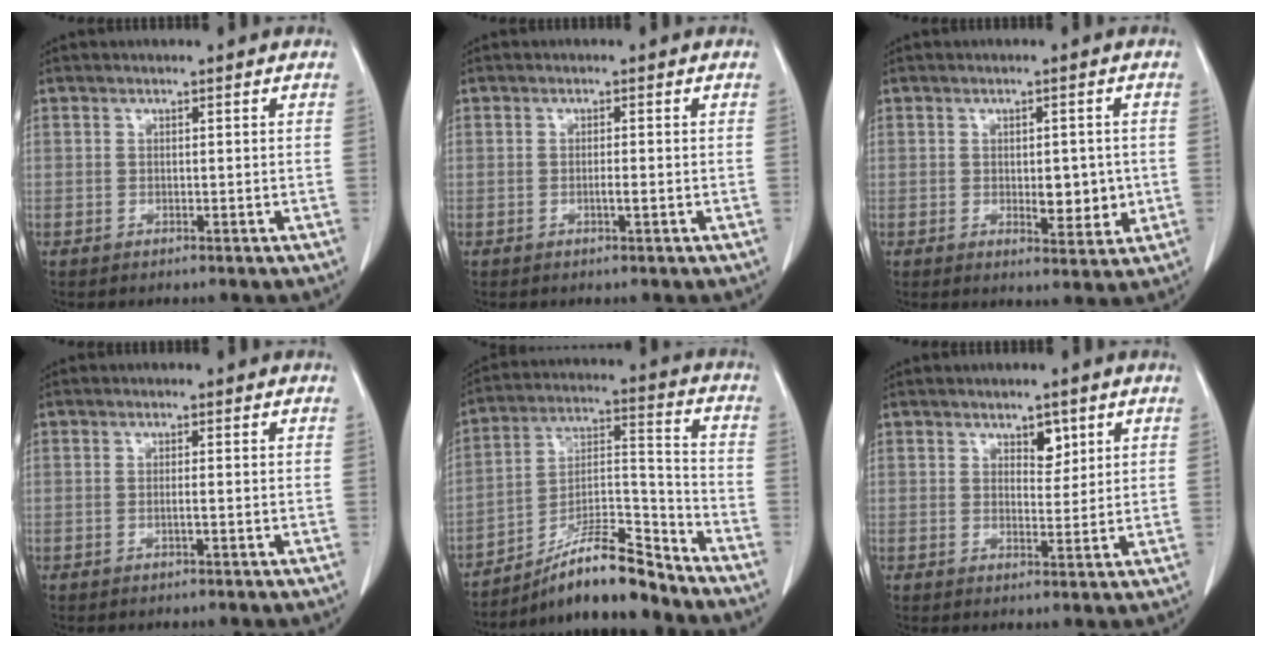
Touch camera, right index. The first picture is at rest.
{"total": 1.1, "force": [-0.3, 0.0, 1.0], "torque": [-0.021, -0.001, -0.005]}
{"total": 5.1, "force": [-0.4, 2.4, 4.4], "torque": [-0.056, -0.006, 0.003]}
{"total": 1.9, "force": [-0.5, -0.5, 1.8], "torque": [-0.036, -0.002, -0.011]}
{"total": 13.5, "force": [-11.9, 1.4, 6.2], "torque": [-0.106, 0.027, -0.205]}
{"total": 2.9, "force": [1.7, 1.6, 1.8], "torque": [-0.022, -0.001, 0.028]}